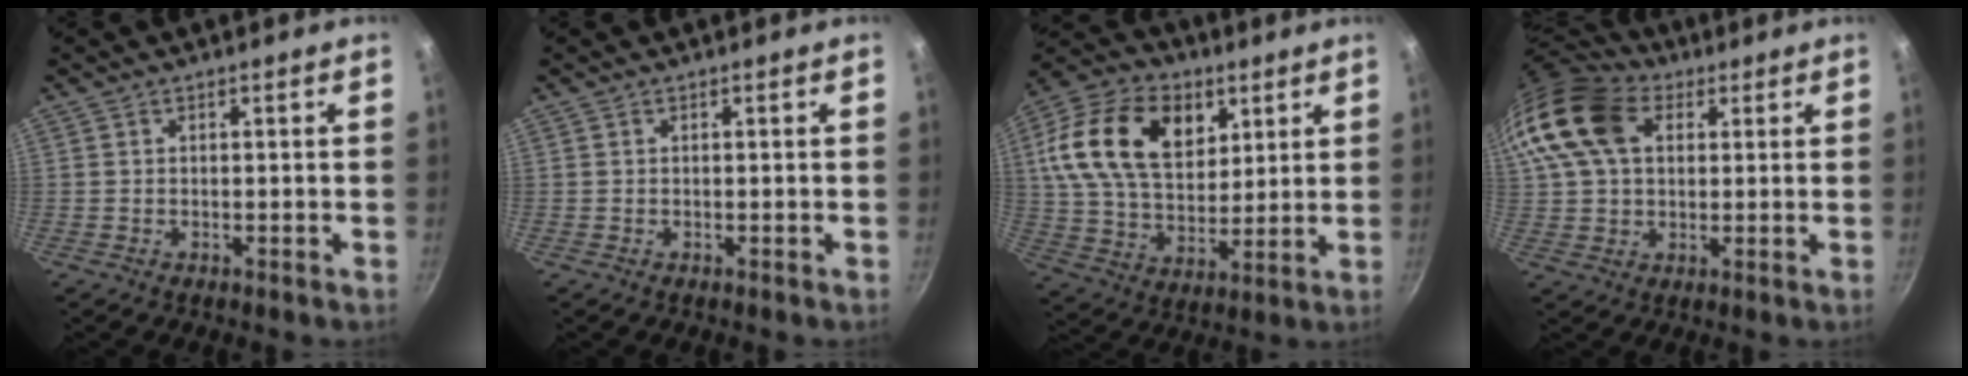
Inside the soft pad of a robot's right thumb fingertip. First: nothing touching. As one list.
[{"total": 0.0}, {"total": 22.0, "force": [7.7, 14.6, 14.6], "torque": [-0.243, -0.013, 0.128]}, {"total": 18.8, "force": [5.8, 13.0, 12.2], "torque": [-0.254, 0.022, 0.094]}]